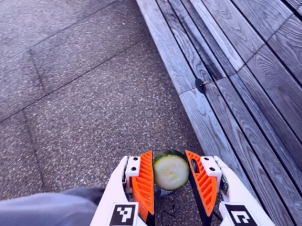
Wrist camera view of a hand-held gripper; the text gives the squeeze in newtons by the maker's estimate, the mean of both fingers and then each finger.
{"total": 10.4, "left": 10.5, "right": 10.3}